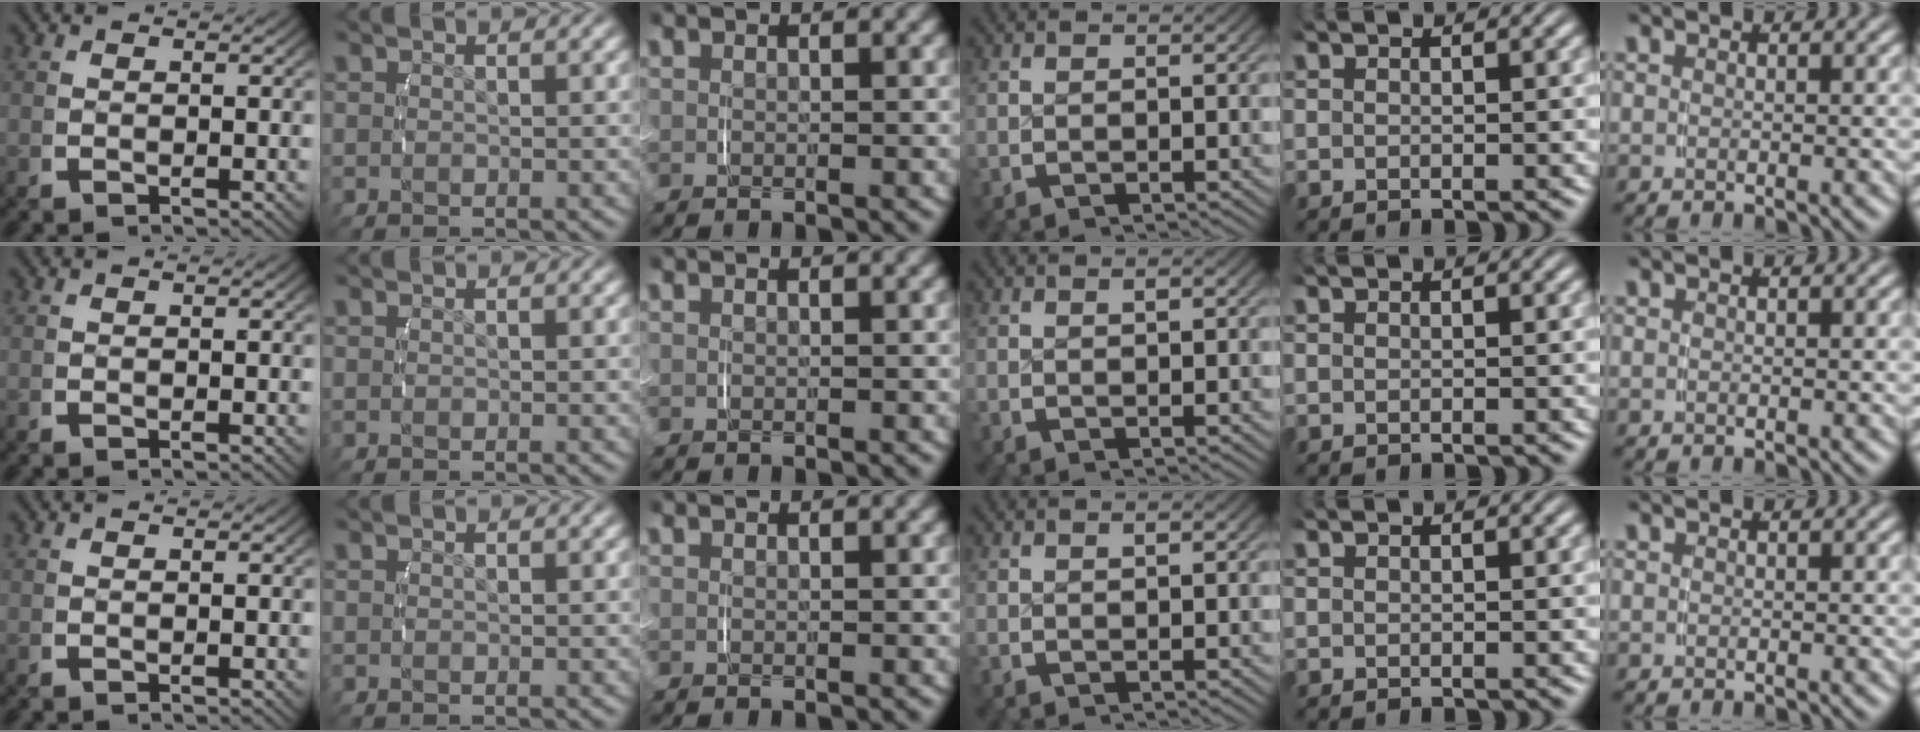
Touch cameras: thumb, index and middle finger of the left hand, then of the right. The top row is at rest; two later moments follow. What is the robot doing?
{"motion": "lift_and_place", "object": "small bumper sticker"}